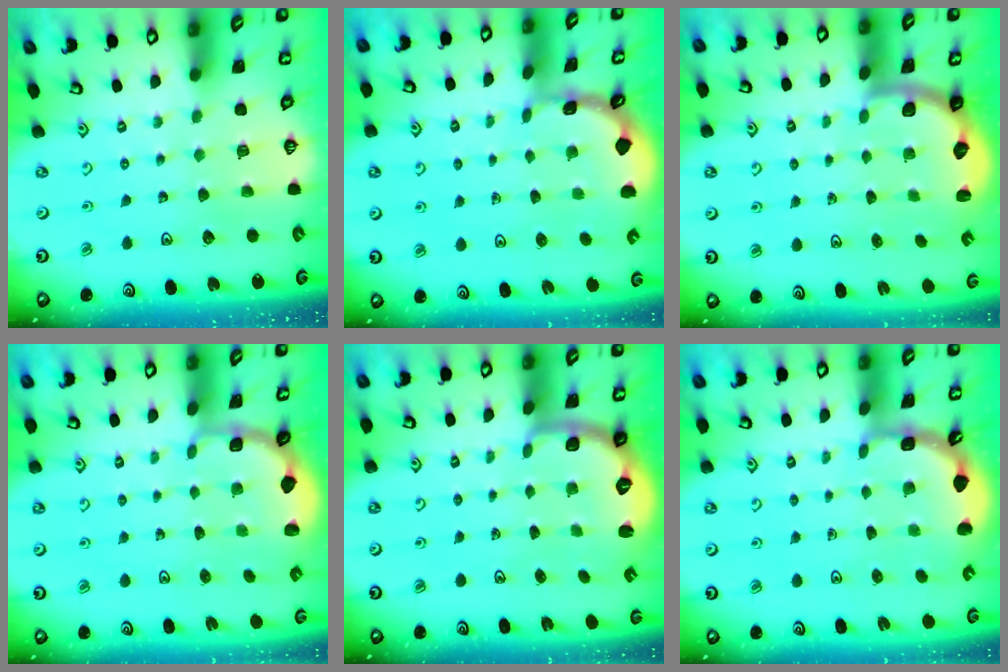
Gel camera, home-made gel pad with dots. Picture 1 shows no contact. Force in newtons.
{"total": 1.1, "press": 1.1, "slide": 0.2}
{"total": 2.4, "press": 2.1, "slide": 1.2}
{"total": 1.9, "press": 1.6, "slide": 1.0}
{"total": 2.6, "press": 1.6, "slide": 2.1}
{"total": 1.9, "press": 1.8, "slide": 0.6}